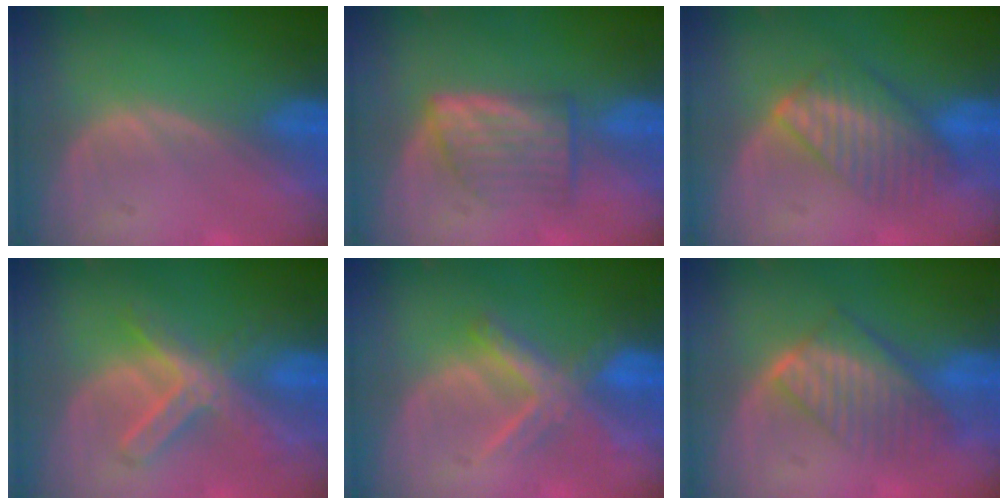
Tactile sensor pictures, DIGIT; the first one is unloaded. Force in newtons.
{"total": 5.7, "press": 5.6, "slide": 1.0}
{"total": 6.6, "press": 6.5, "slide": 1.3}
{"total": 7.4, "press": 6.4, "slide": 3.9}
{"total": 6.3, "press": 6.2, "slide": 1.4}
{"total": 7.5, "press": 6.8, "slide": 3.1}